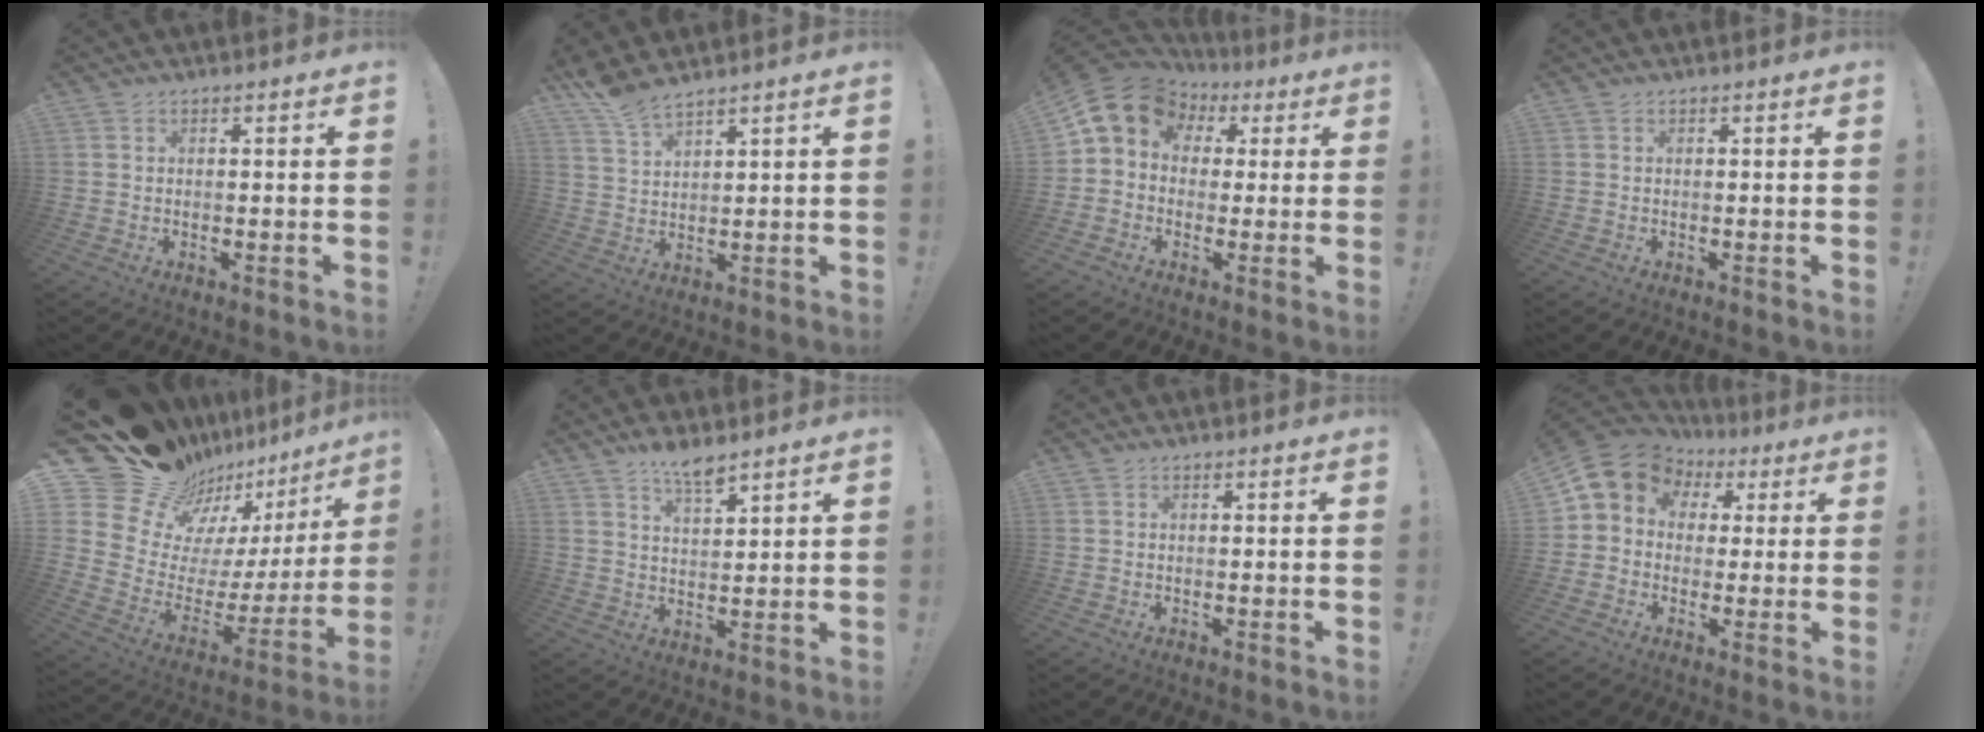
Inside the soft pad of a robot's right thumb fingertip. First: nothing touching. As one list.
[{"total": 6.5, "force": [5.9, 1.0, 2.7], "torque": [-0.064, -0.031, 0.111]}, {"total": 11.2, "force": [3.6, 8.9, 5.8], "torque": [-0.093, -0.006, 0.077]}, {"total": 0.0}, {"total": 16.6, "force": [11.6, 9.7, 6.9], "torque": [-0.107, -0.098, 0.232]}, {"total": 6.5, "force": [5.3, 1.2, 3.6], "torque": [-0.062, -0.033, 0.092]}, {"total": 0.0}, {"total": 8.4, "force": [2.6, 7.2, 3.5], "torque": [-0.055, -0.011, 0.057]}]